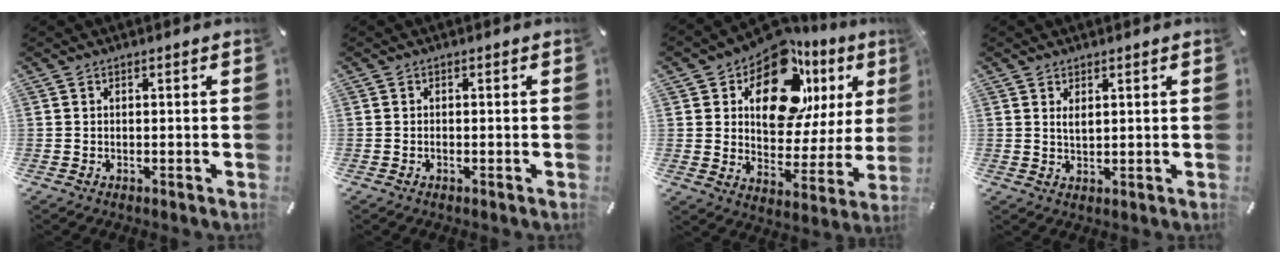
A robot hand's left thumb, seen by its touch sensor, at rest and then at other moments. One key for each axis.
{"total": 0.7, "fx": -0.3, "fy": 0.3, "fz": 0.5, "tx": -0.010, "ty": -0.001, "tz": -0.007}
{"total": 18.3, "fx": 10.0, "fy": 11.0, "fz": 10.6, "tx": -0.160, "ty": -0.061, "tz": 0.174}
{"total": 2.0, "fx": 1.2, "fy": 0.7, "fz": 1.4, "tx": -0.030, "ty": -0.001, "tz": 0.022}